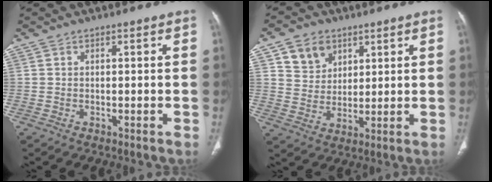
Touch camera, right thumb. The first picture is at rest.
{"total": 7.9, "force": [4.2, 6.2, 2.8], "torque": [-0.021, -0.021, 0.080]}